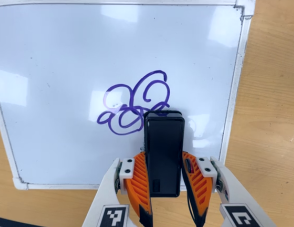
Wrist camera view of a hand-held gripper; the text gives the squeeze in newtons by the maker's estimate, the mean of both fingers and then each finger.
{"total": 5.2, "left": 3.5, "right": 6.9}